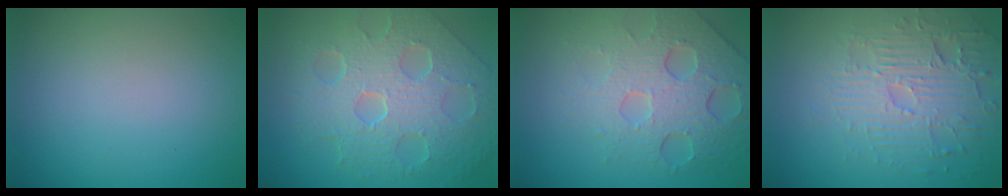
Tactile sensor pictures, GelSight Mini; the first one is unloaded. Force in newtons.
{"total": 8.8, "press": 6.1, "slide": 6.4}
{"total": 7.1, "press": 5.0, "slide": 5.0}
{"total": 4.2, "press": 3.9, "slide": 1.6}